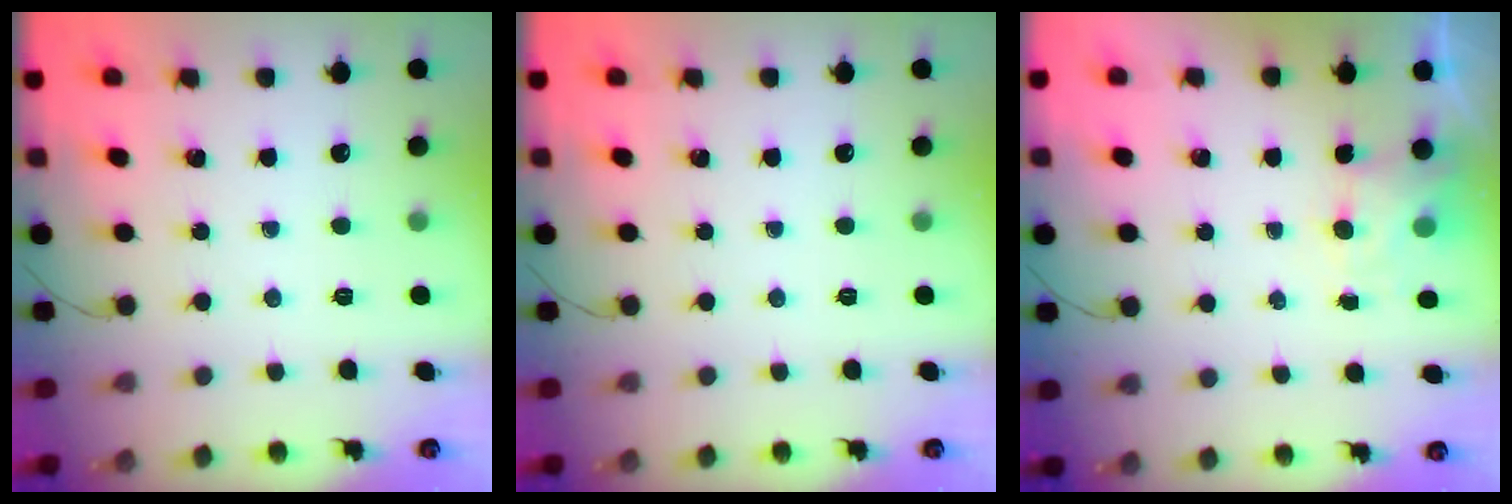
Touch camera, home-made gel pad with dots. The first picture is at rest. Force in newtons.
{"total": 0.0}
{"total": 4.6, "press": 4.5, "slide": 1.1}